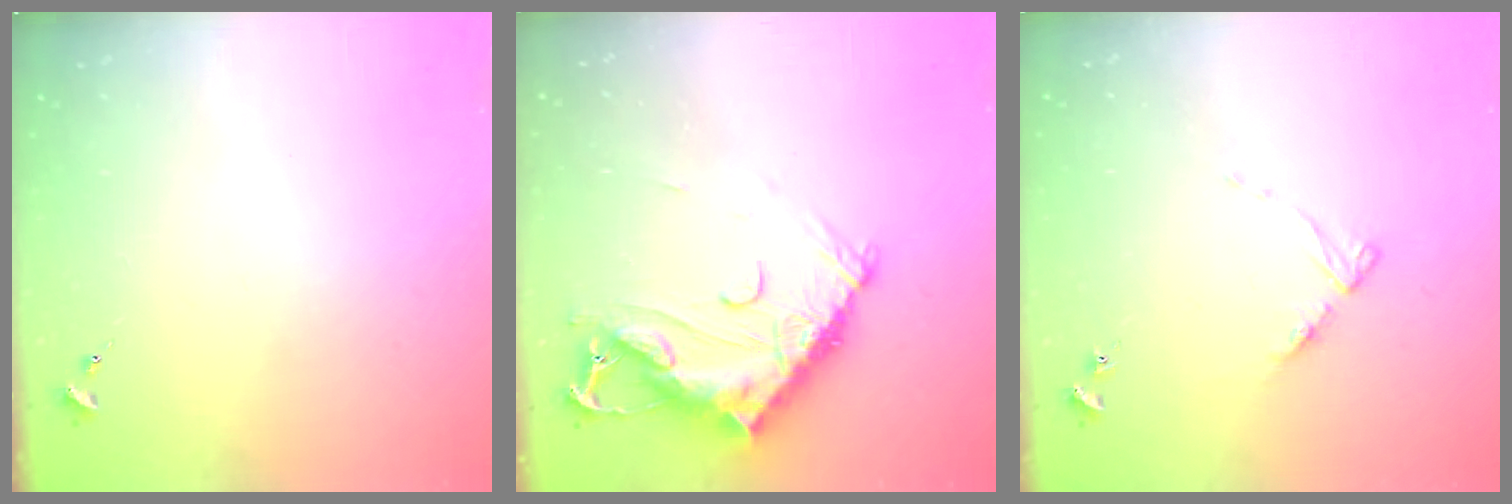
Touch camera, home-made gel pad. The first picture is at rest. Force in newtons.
{"total": 14.9, "press": 14.8, "slide": 1.4}
{"total": 5.2, "press": 5.1, "slide": 0.7}